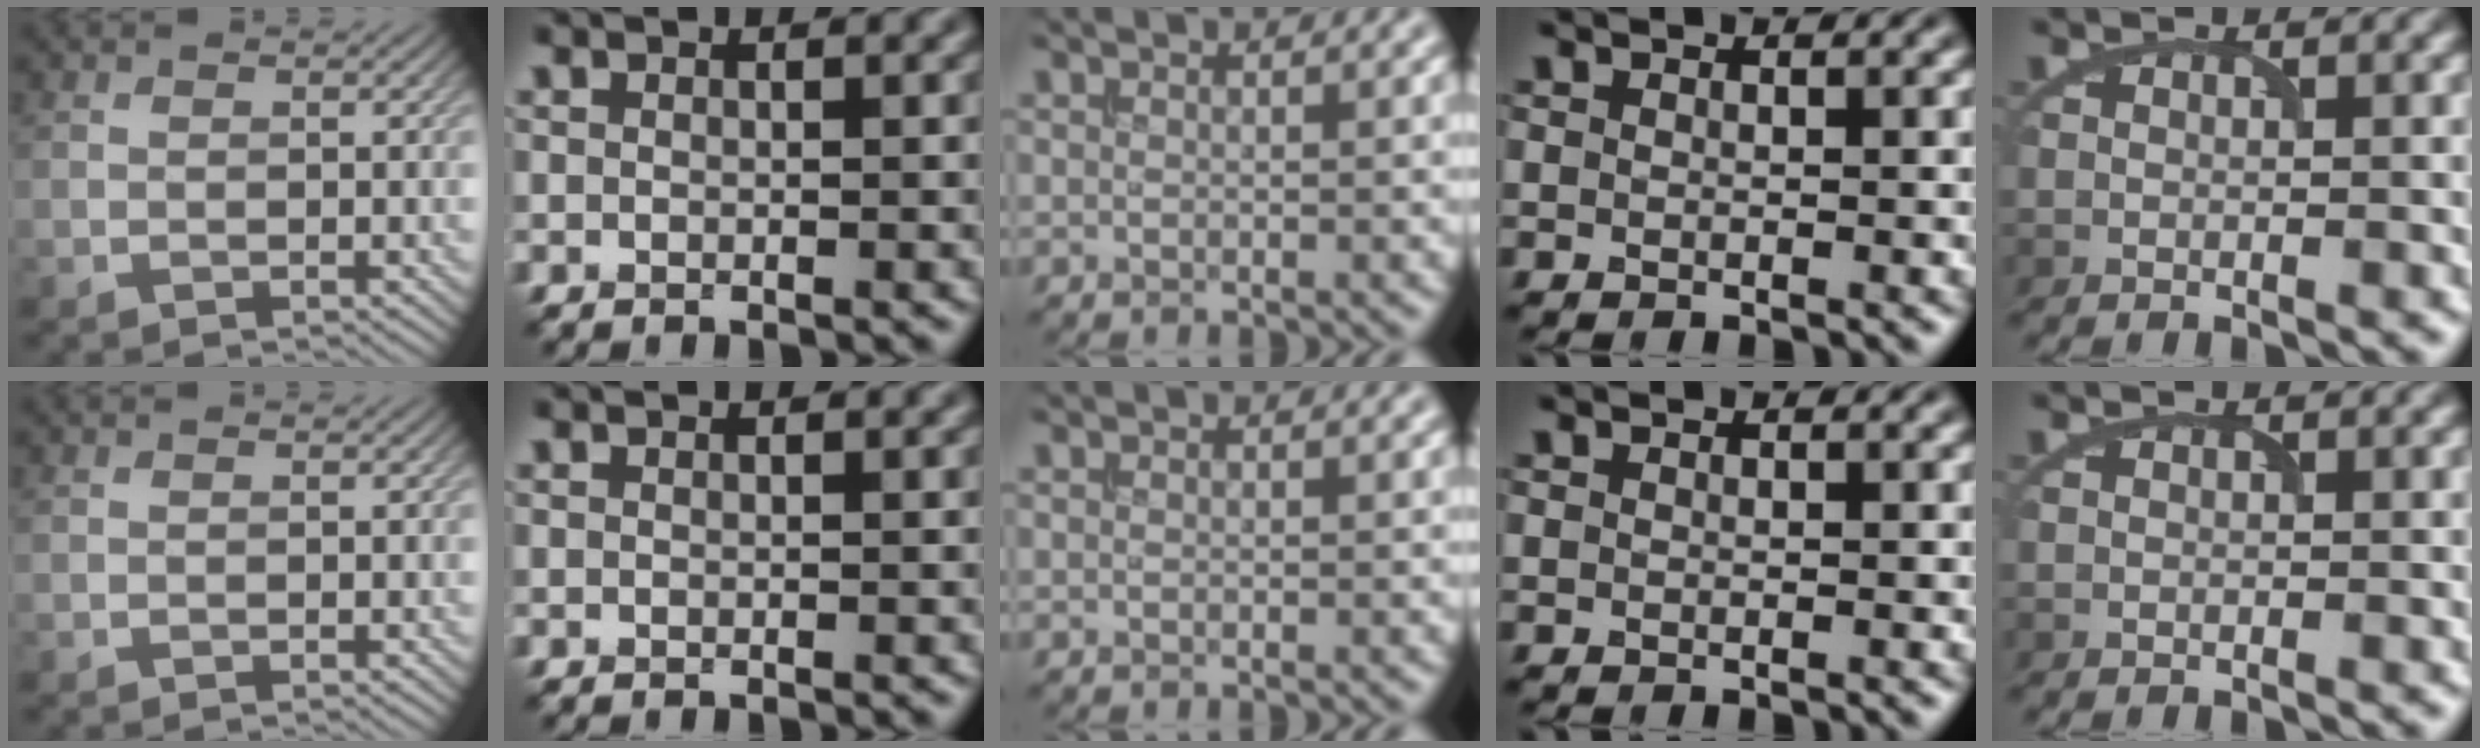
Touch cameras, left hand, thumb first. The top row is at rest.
{}